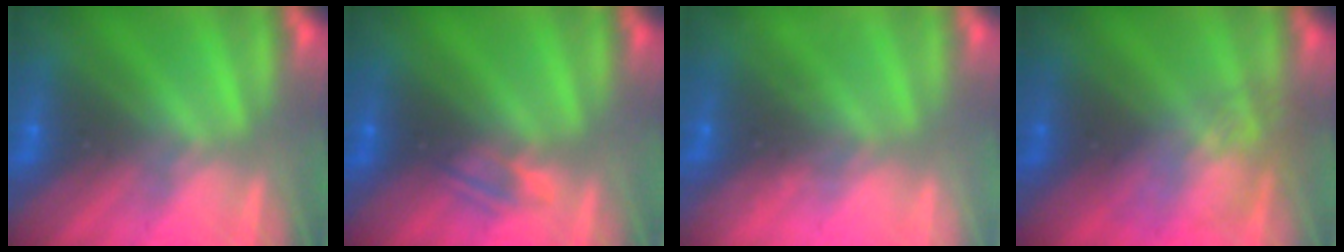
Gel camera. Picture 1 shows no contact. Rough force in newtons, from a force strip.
{"total": 2.3}
{"total": 2.3}
{"total": 3.5}